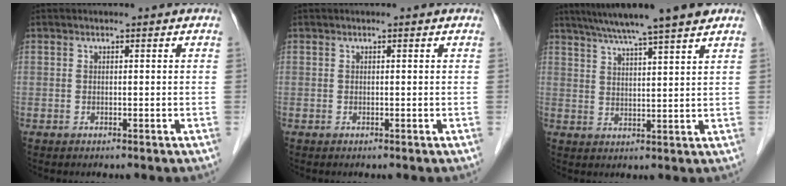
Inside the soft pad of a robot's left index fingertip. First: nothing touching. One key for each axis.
{"total": 0.0}
{"total": 11.4, "fx": 9.2, "fy": -0.6, "fz": 6.7, "tx": -0.110, "ty": 0.020, "tz": 0.132}